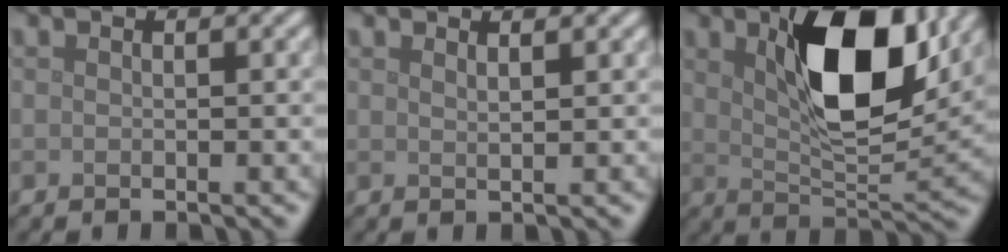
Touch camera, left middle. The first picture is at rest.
{"total": 1.0, "force": [0.8, 0.3, 0.5], "torque": [0.001, 0.001, 0.008]}
{"total": 9.9, "force": [3.5, 4.3, 8.3], "torque": [-0.136, 0.000, 0.056]}